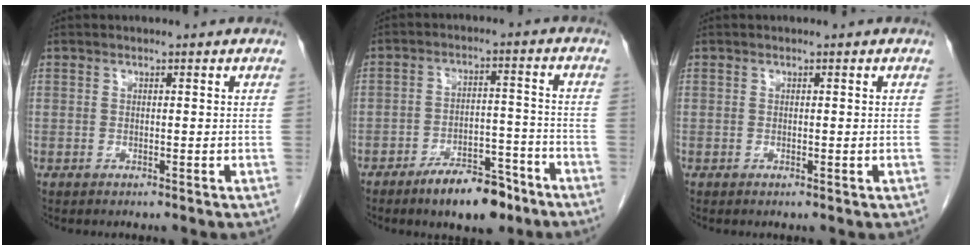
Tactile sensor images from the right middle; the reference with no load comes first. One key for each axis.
{"total": 8.7, "fx": -6.2, "fy": 3.2, "fz": 5.0, "tx": -0.074, "ty": 0.007, "tz": -0.099}
{"total": 0.0}